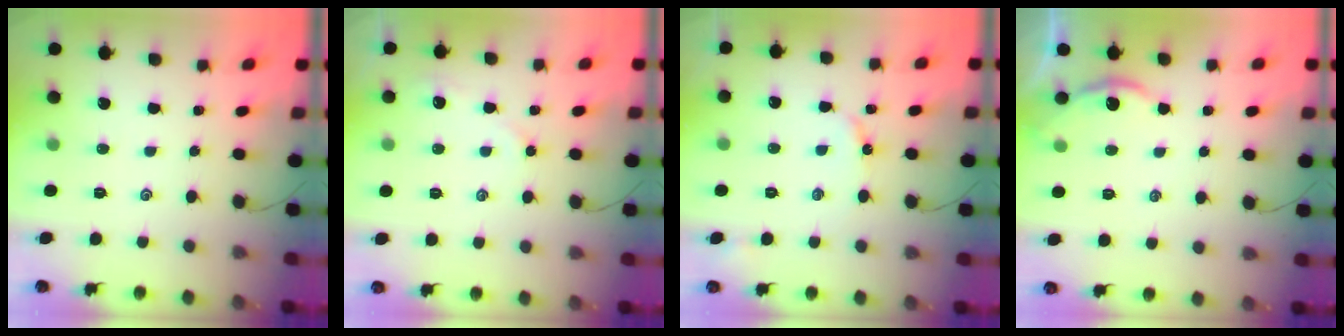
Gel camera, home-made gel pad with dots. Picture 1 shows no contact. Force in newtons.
{"total": 2.8, "press": 2.8, "slide": 0.5}
{"total": 3.4, "press": 3.3, "slide": 0.5}
{"total": 2.9, "press": 2.9, "slide": 0.1}